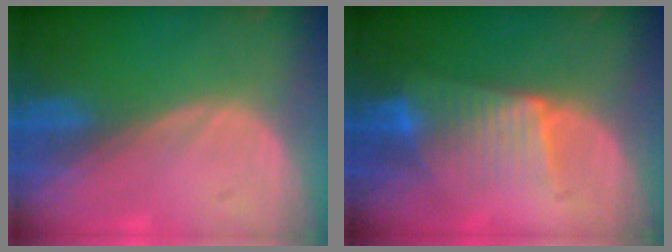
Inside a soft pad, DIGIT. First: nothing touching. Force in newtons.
{"total": 6.7, "press": 6.2, "slide": 2.5}